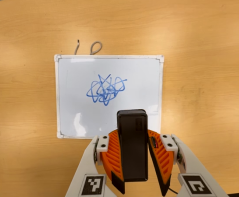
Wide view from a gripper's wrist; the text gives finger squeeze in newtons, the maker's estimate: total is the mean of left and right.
{"total": 6.6, "left": 6.7, "right": 6.5}